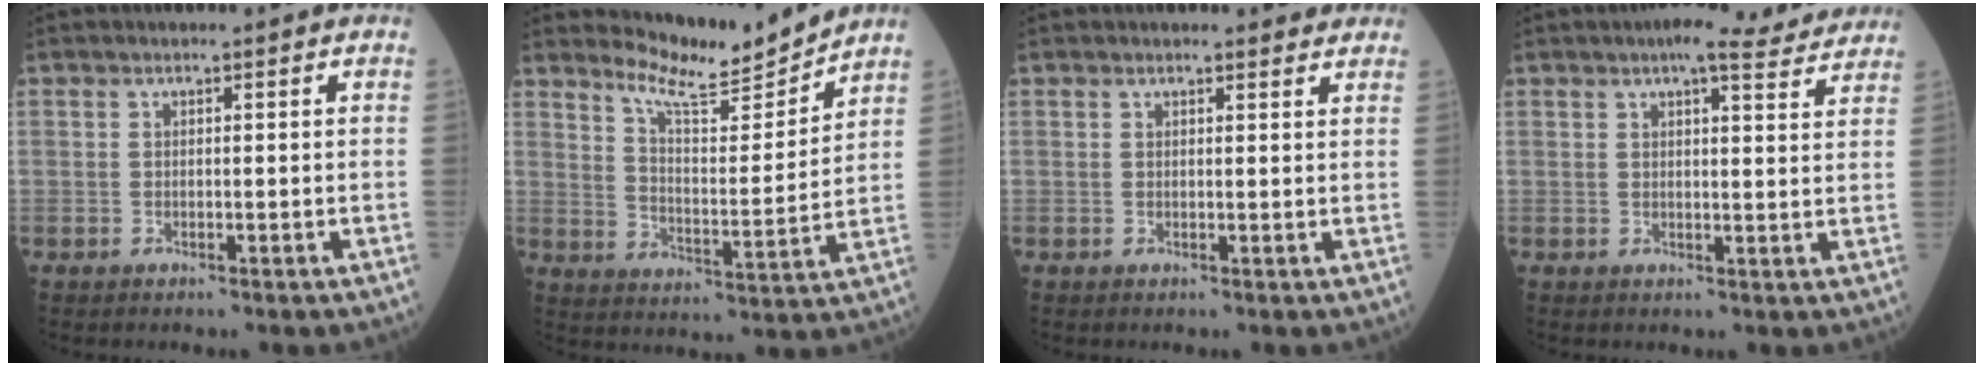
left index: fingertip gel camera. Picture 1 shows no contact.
{"total": 9.5, "force": [9.4, 0.0, 1.5], "torque": [-0.044, -0.022, 0.157]}
{"total": 4.1, "force": [3.9, 0.8, 1.0], "torque": [-0.011, 0.004, 0.034]}
{"total": 8.7, "force": [7.7, 1.3, 3.8], "torque": [-0.050, 0.016, 0.079]}